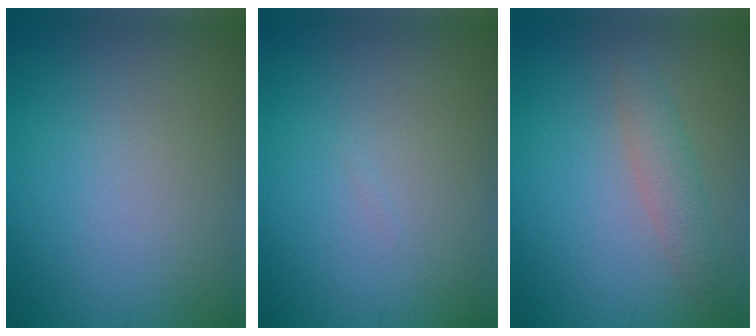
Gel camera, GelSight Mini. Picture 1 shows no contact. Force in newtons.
{"total": 0.0}
{"total": 2.0, "press": 2.0, "slide": 0.1}